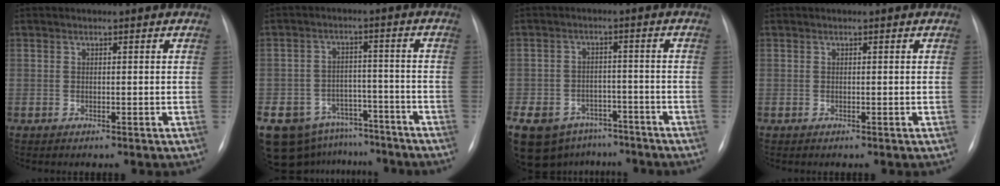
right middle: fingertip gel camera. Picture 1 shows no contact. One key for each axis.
{"total": 13.0, "fx": -10.3, "fy": 7.3, "fz": 2.7, "tx": -0.053, "ty": 0.026, "tz": -0.142}
{"total": 18.1, "fx": -11.8, "fy": 11.8, "fz": 6.9, "tx": -0.199, "ty": -0.007, "tz": -0.161}
{"total": 0.0}